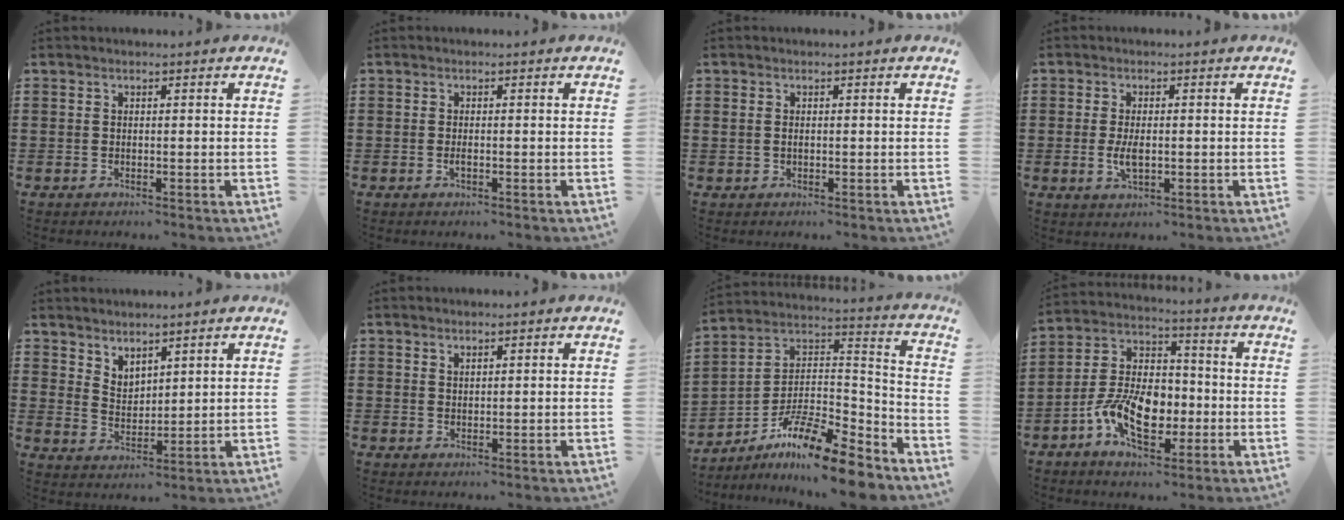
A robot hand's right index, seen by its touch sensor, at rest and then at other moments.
{"total": 0.8, "force": [-0.3, 0.1, 0.8], "torque": [-0.014, -0.007, -0.004]}
{"total": 1.0, "force": [0.0, 0.6, 0.8], "torque": [-0.018, 0.004, -0.001]}
{"total": 3.4, "force": [-0.4, 1.6, 3.0], "torque": [-0.070, -0.004, -0.010]}
{"total": 3.5, "force": [3.3, 1.2, -0.1], "torque": [-0.009, -0.005, 0.063]}
{"total": 1.0, "force": [0.9, 0.4, 0.2], "torque": [-0.005, 0.002, 0.017]}
{"total": 12.0, "force": [-9.6, 2.3, 6.8], "torque": [-0.127, 0.020, -0.188]}
{"total": 10.4, "force": [-3.6, 6.3, 7.4], "torque": [-0.159, 0.002, -0.067]}